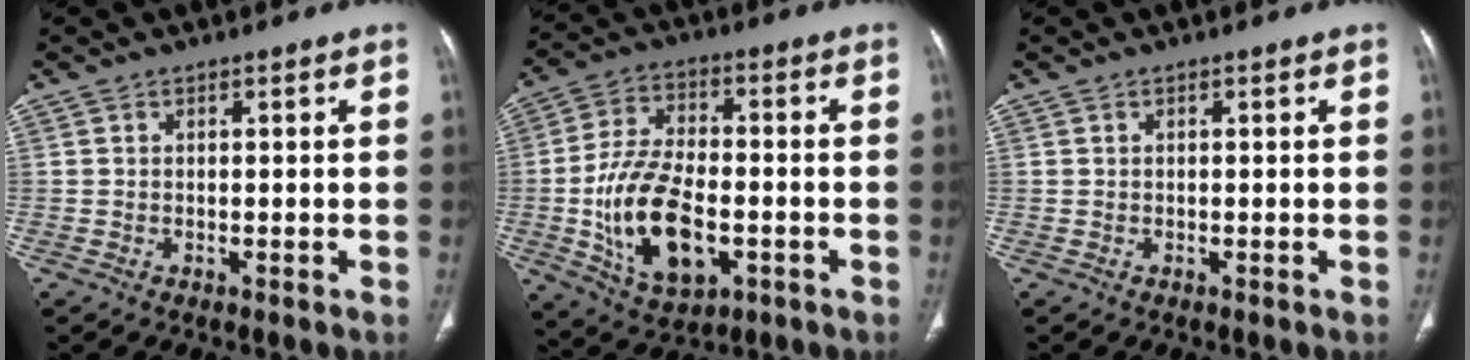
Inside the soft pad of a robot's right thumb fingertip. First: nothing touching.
{"total": 16.5, "force": [-3.8, 9.3, 13.1], "torque": [-0.232, 0.011, -0.058]}
{"total": 0.0}